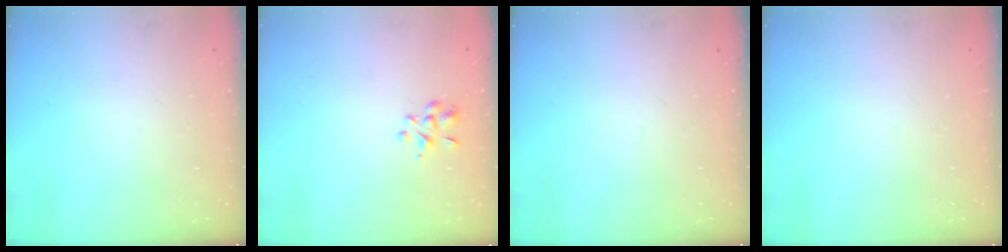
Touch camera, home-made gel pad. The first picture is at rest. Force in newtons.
{"total": 2.8, "press": 2.6, "slide": 1.1}
{"total": 0.0}
{"total": 0.0}